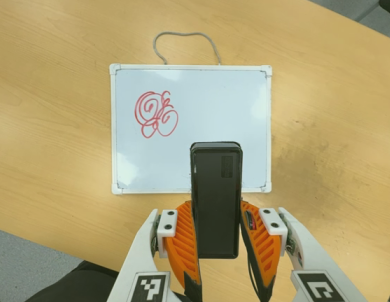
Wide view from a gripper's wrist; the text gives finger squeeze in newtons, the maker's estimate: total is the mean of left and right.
{"total": 4.8, "left": 3.4, "right": 6.2}